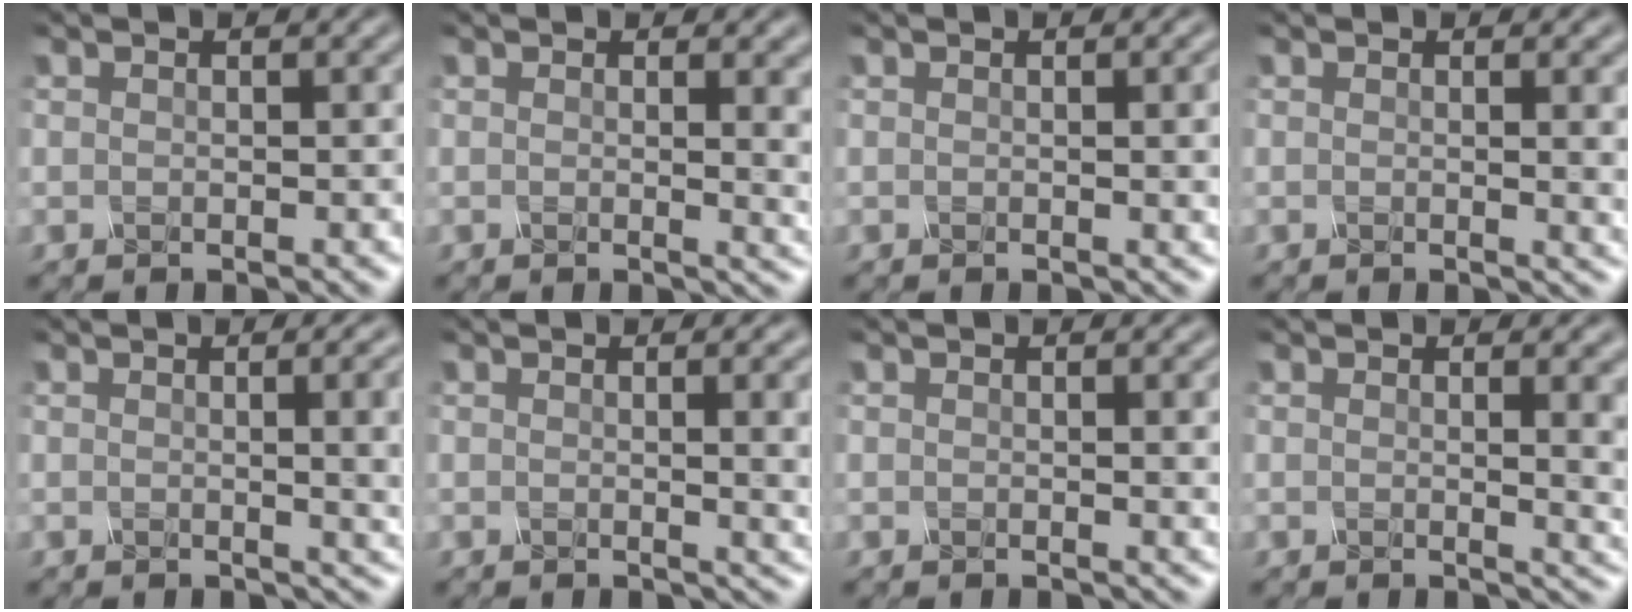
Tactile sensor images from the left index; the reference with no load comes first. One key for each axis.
{"total": 4.4, "fx": 0.7, "fy": 1.8, "fz": 3.9, "tx": -0.024, "ty": 0.001, "tz": 0.010}
{"total": 3.2, "fx": 0.2, "fy": 1.0, "fz": 3.0, "tx": -0.027, "ty": 0.005, "tz": -0.001}
{"total": 3.8, "fx": 0.3, "fy": 1.4, "fz": 3.5, "tx": -0.026, "ty": 0.001, "tz": 0.005}
{"total": 8.0, "fx": 0.6, "fy": 3.5, "fz": 7.1, "tx": -0.027, "ty": 0.019, "tz": 0.003}
{"total": 6.3, "fx": 0.5, "fy": 2.6, "fz": 5.7, "tx": -0.031, "ty": 0.006, "tz": 0.005}
{"total": 2.8, "fx": 0.3, "fy": 0.9, "fz": 2.6, "tx": -0.023, "ty": 0.002, "tz": 0.001}
{"total": 5.5, "fx": 0.6, "fy": 2.2, "fz": 4.9, "tx": -0.027, "ty": 0.002, "tz": 0.008}